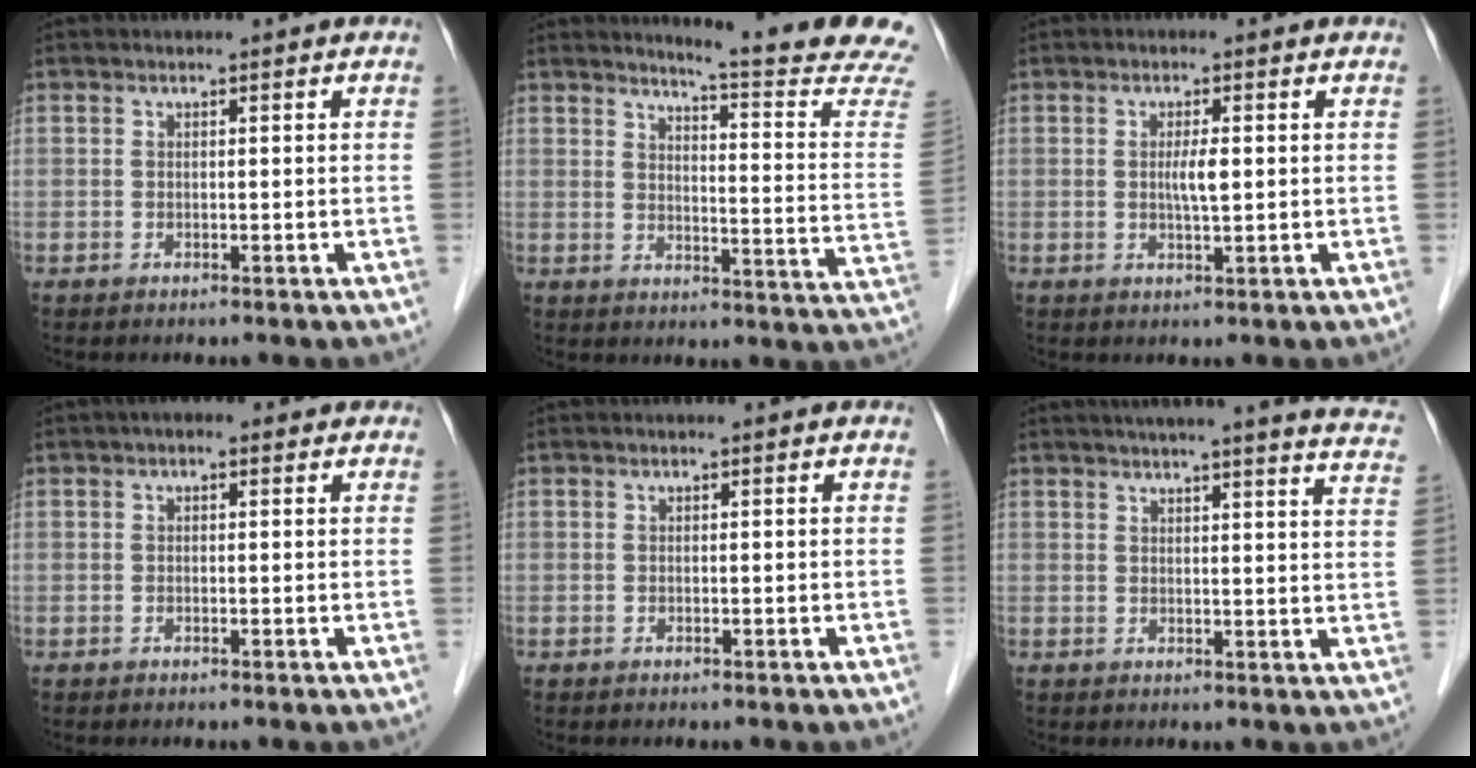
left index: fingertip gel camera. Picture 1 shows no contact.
{"total": 15.6, "force": [14.7, -2.2, 5.0], "torque": [-0.076, -0.118, 0.162]}
{"total": 2.6, "force": [0.2, 0.3, 2.6], "torque": [-0.048, -0.001, 0.004]}
{"total": 1.8, "force": [0.9, 1.1, 1.1], "torque": [-0.020, 0.018, 0.006]}
{"total": 0.0}
{"total": 19.5, "force": [17.3, 0.2, 8.9], "torque": [-0.117, -0.037, 0.193]}